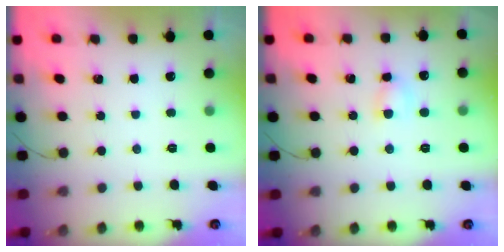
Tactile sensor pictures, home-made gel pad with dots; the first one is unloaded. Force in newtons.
{"total": 4.0, "press": 3.7, "slide": 1.3}